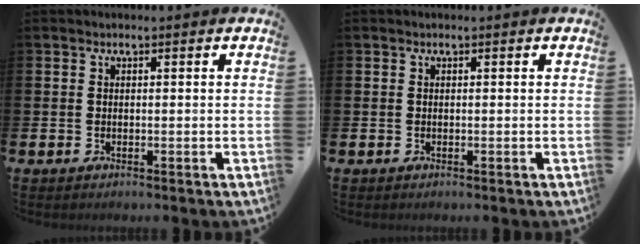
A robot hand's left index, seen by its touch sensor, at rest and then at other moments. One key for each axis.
{"total": 0.0}